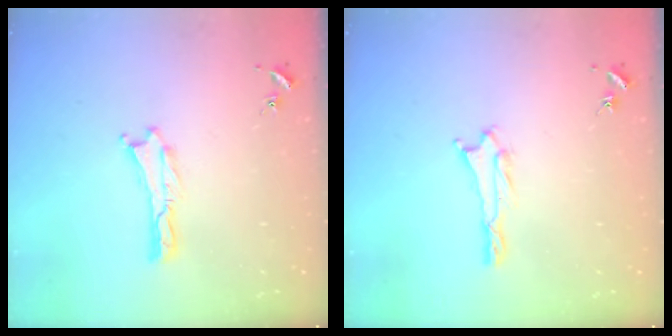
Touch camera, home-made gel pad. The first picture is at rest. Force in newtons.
{"total": 1.0, "press": 1.0, "slide": 0.1}